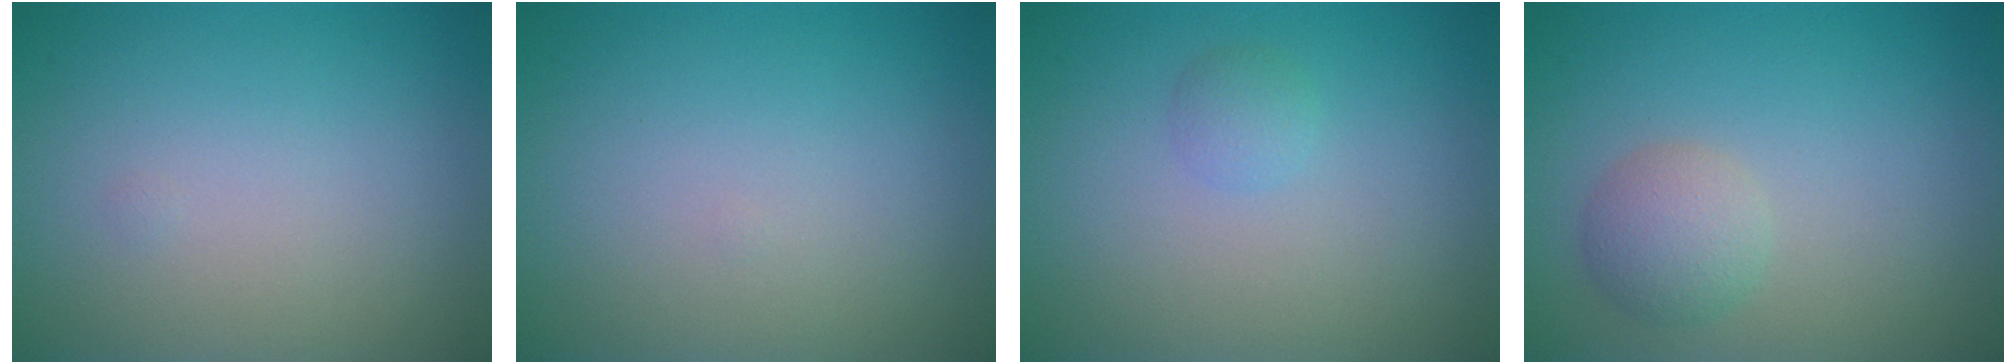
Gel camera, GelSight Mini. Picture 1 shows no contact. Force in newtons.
{"total": 0.0}
{"total": 1.1, "press": 1.1, "slide": 0.1}
{"total": 1.9, "press": 1.9, "slide": 0.1}